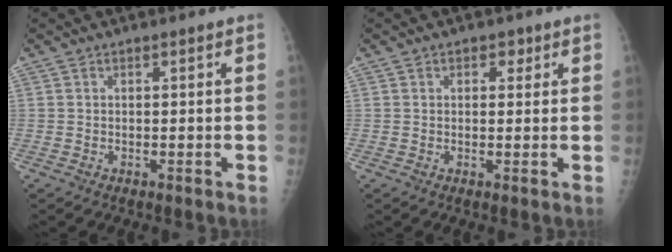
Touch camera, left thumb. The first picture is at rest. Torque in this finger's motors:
{"motor_torque": [0.03, 0.21, -0.13, -0.07, 0.02]}